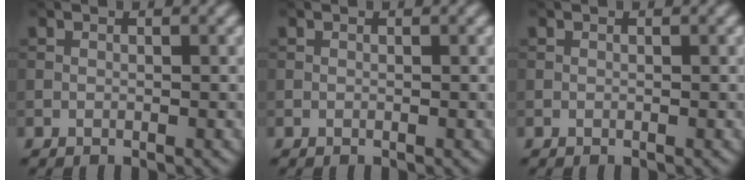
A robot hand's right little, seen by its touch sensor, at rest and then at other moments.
{"total": 0.0}
{"total": 0.0}